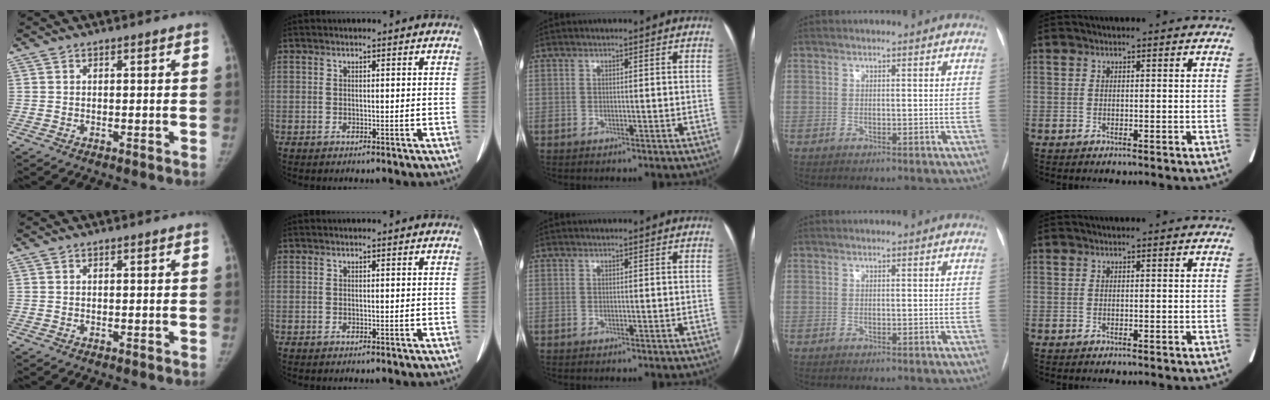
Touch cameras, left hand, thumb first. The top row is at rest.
{}